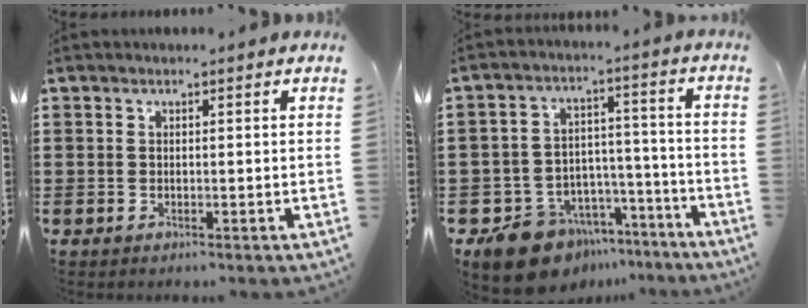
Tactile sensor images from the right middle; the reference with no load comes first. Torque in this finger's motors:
{"motor_torque": [0.20, -0.05, 0.18, 0.05]}